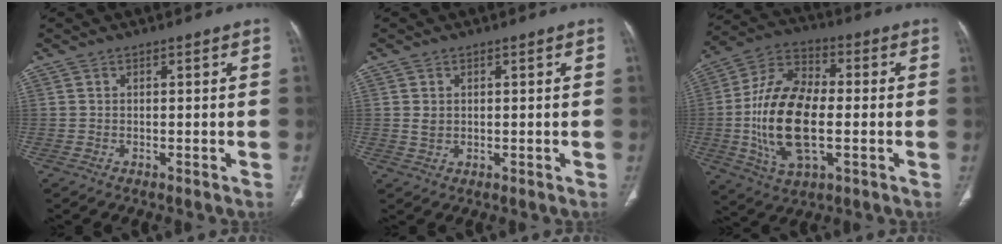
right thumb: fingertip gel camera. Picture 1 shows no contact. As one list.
[{"total": 1.9, "force": [0.4, 1.5, 1.1], "torque": [-0.016, -0.004, 0.012]}, {"total": 18.9, "force": [-2.1, 9.8, 16.0], "torque": [-0.311, 0.014, -0.037]}]